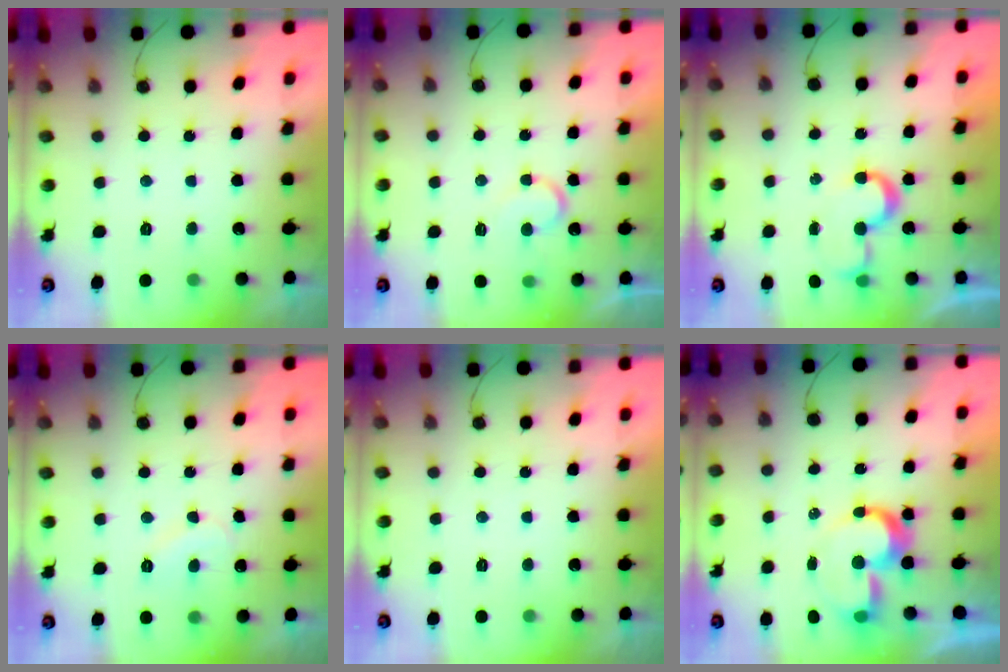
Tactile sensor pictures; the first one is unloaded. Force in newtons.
{"total": 7.4, "press": 7.4, "slide": 0.5}
{"total": 6.2, "press": 5.7, "slide": 2.4}
{"total": 7.4, "press": 7.3, "slide": 0.7}
{"total": 1.7, "press": 1.7, "slide": 0.1}
{"total": 9.3, "press": 9.3, "slide": 0.9}